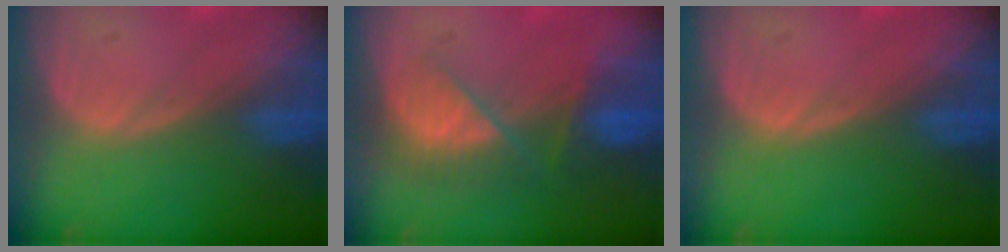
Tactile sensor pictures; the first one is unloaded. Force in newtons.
{"total": 7.5, "press": 6.8, "slide": 3.2}
{"total": 0.0}